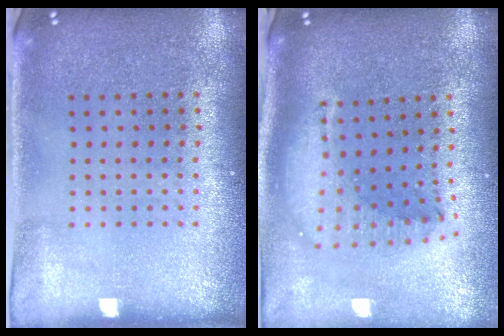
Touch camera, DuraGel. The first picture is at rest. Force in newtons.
{"total": 1.8, "press": 1.5, "slide": 1.0}